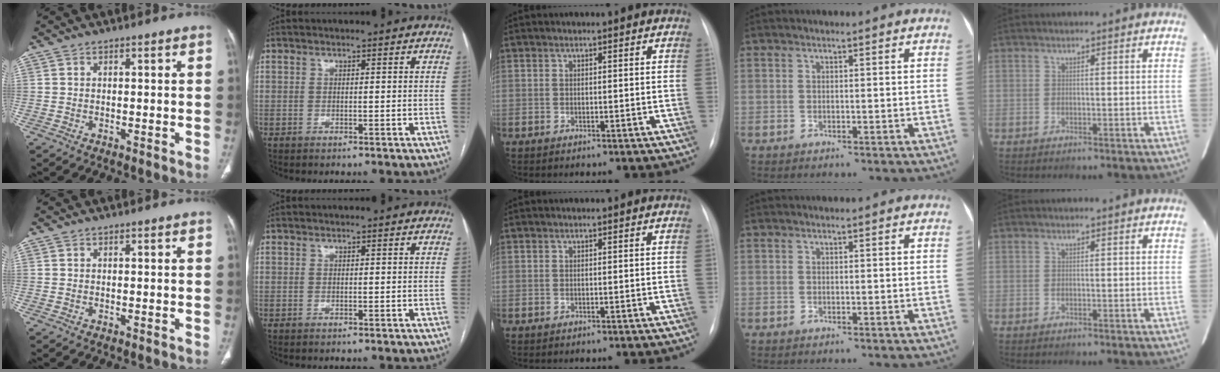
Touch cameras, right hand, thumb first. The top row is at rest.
{}